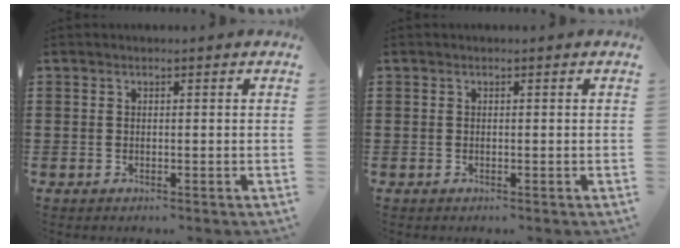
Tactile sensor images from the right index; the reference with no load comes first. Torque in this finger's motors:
{"motor_torque": [1.07, 1.07, 0.00, 0.01]}